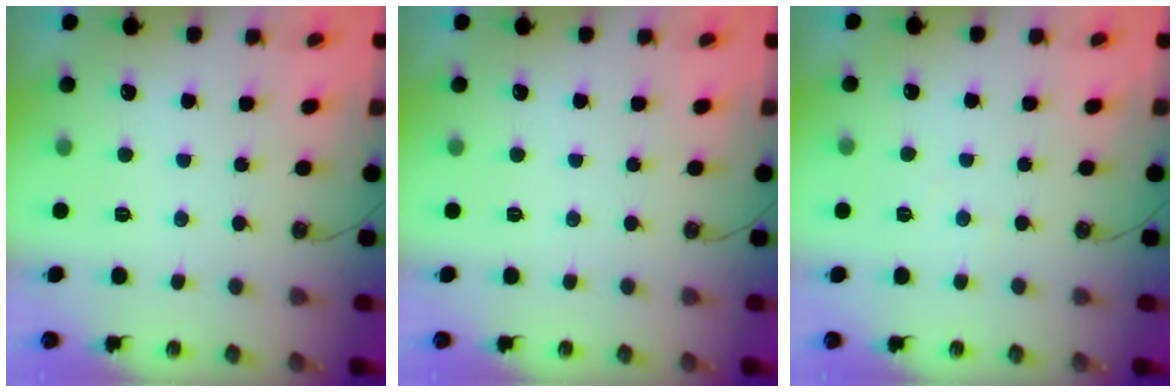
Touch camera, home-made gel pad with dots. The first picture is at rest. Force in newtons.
{"total": 0.0}
{"total": 4.0, "press": 3.9, "slide": 0.7}